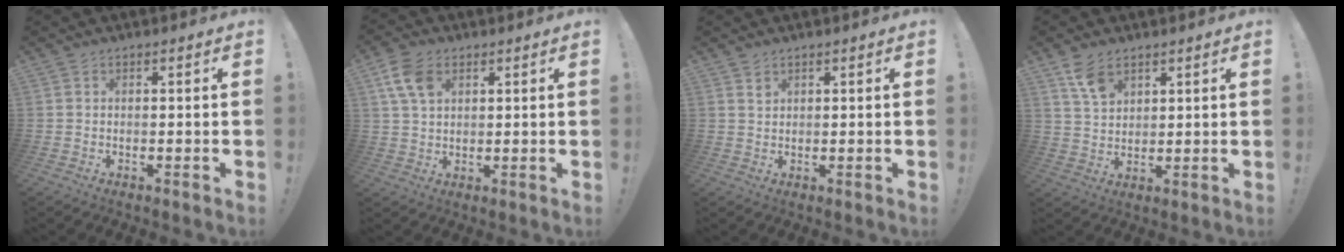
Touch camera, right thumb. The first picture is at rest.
{"total": 9.6, "force": [4.0, 6.6, 5.6], "torque": [-0.099, -0.004, 0.078]}
{"total": 1.4, "force": [1.1, 0.7, 0.3], "torque": [0.009, -0.010, 0.019]}
{"total": 7.4, "force": [4.7, 4.4, 3.8], "torque": [-0.063, -0.020, 0.088]}